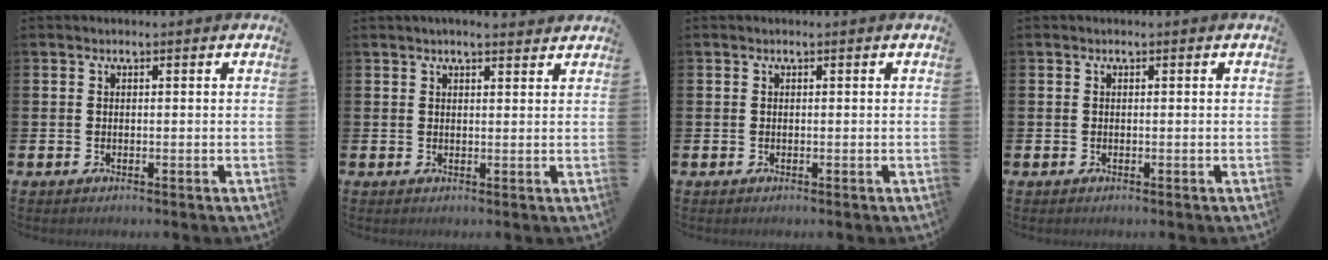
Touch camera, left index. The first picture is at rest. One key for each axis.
{"total": 2.4, "fx": 2.3, "fy": 0.3, "fz": 0.7, "tx": -0.007, "ty": -0.010, "tz": 0.039}
{"total": 0.0}
{"total": 0.0}